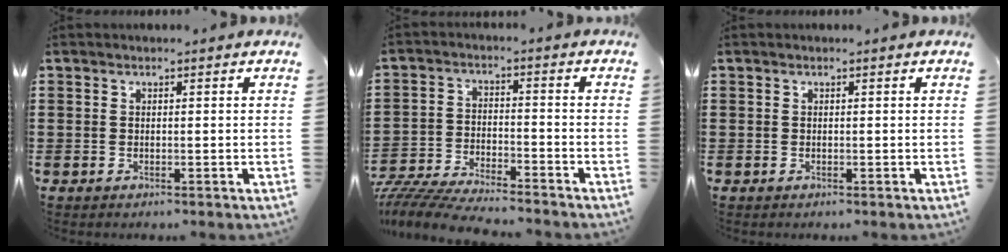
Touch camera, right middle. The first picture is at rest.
{"total": 6.3, "force": [-6.1, 0.4, 1.3], "torque": [-0.036, -0.002, -0.124]}
{"total": 0.0}